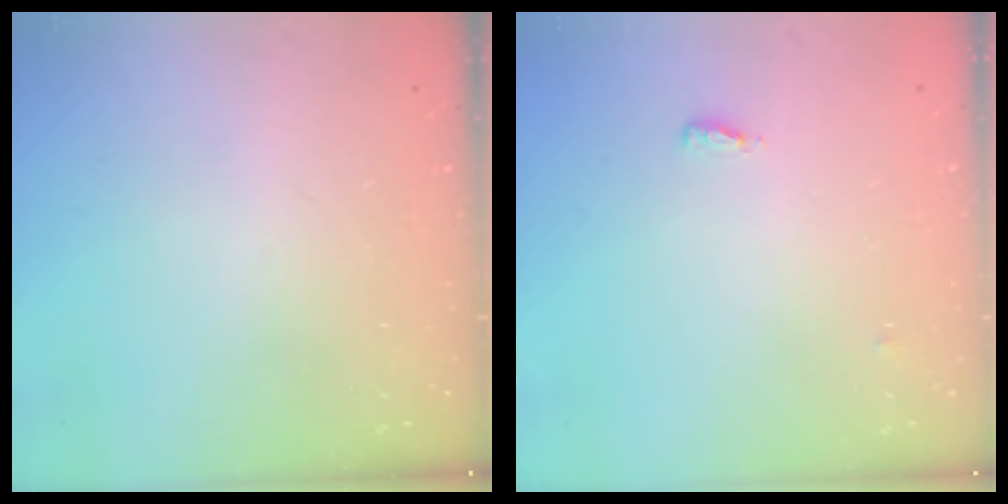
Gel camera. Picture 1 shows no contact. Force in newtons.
{"total": 3.4, "press": 3.2, "slide": 1.2}